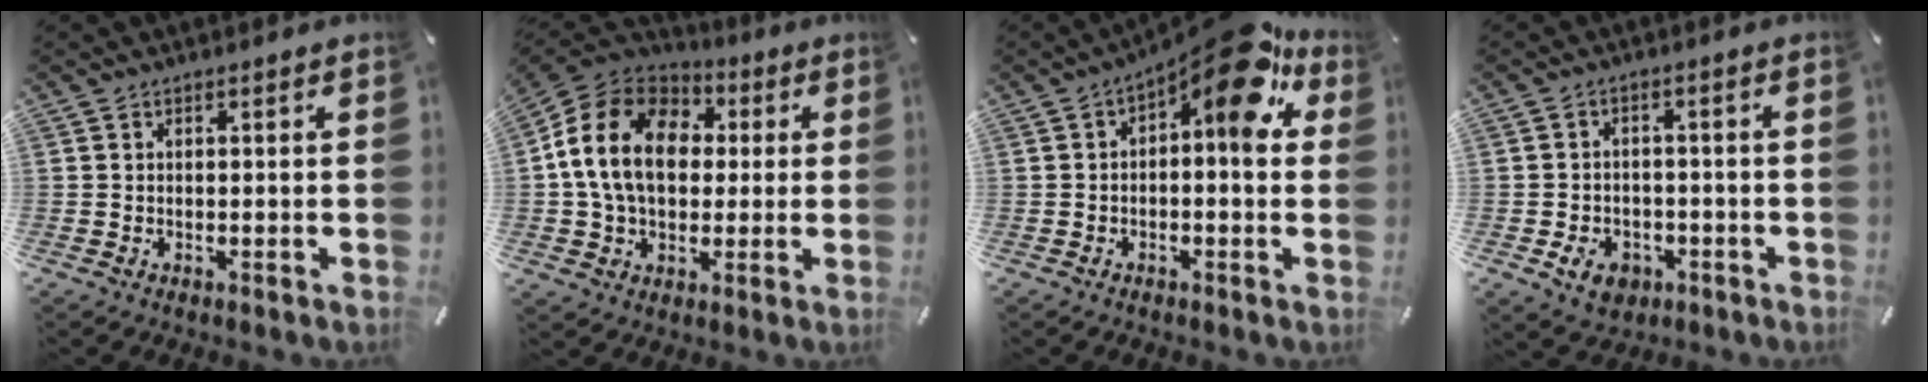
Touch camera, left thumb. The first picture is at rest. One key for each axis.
{"total": 16.6, "fx": 1.1, "fy": 13.4, "fz": 9.8, "tx": -0.218, "ty": 0.017, "tz": 0.018}
{"total": 12.9, "fx": 6.2, "fy": 4.4, "fz": 10.4, "tx": -0.137, "ty": -0.054, "tz": 0.096}
{"total": 6.2, "fx": -2.7, "fy": 4.9, "fz": 2.6, "tx": -0.051, "ty": 0.012, "tz": -0.049}